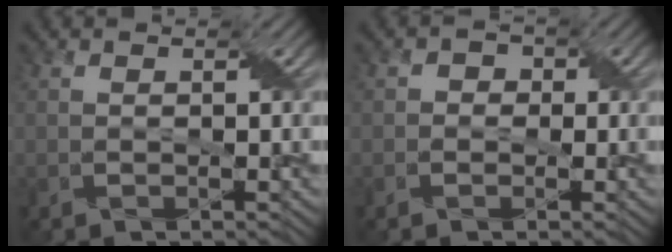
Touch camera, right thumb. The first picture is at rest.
{"total": 1.8, "force": [-0.1, 1.7, 0.3], "torque": [0.004, 0.007, -0.013]}